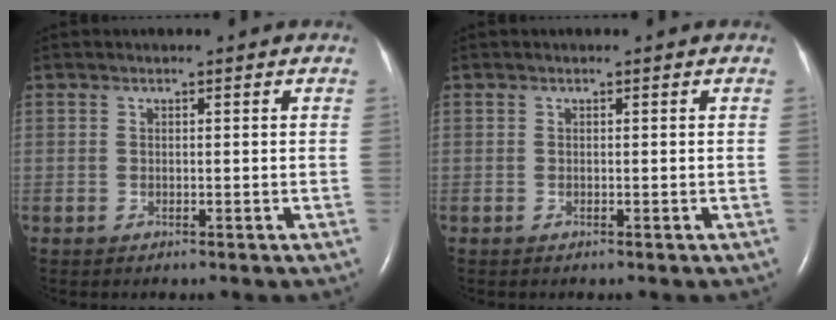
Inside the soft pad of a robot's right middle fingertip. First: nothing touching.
{"total": 0.0}